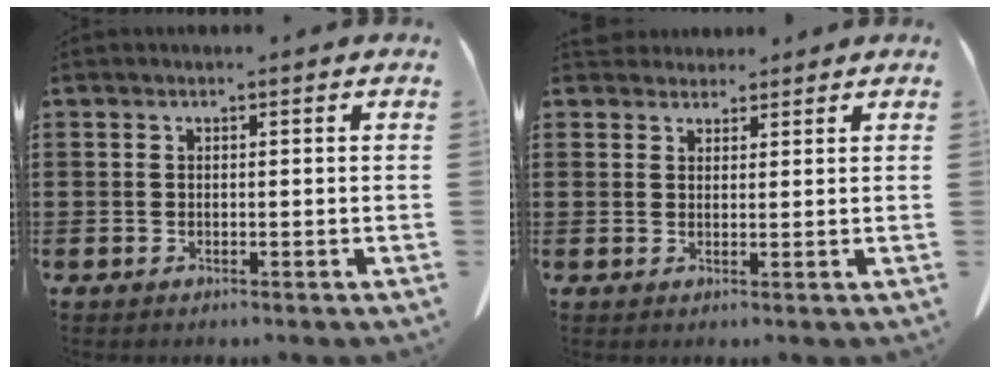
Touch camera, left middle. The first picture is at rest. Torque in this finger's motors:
{"motor_torque": [0.33, 0.42, -0.09, -0.02]}